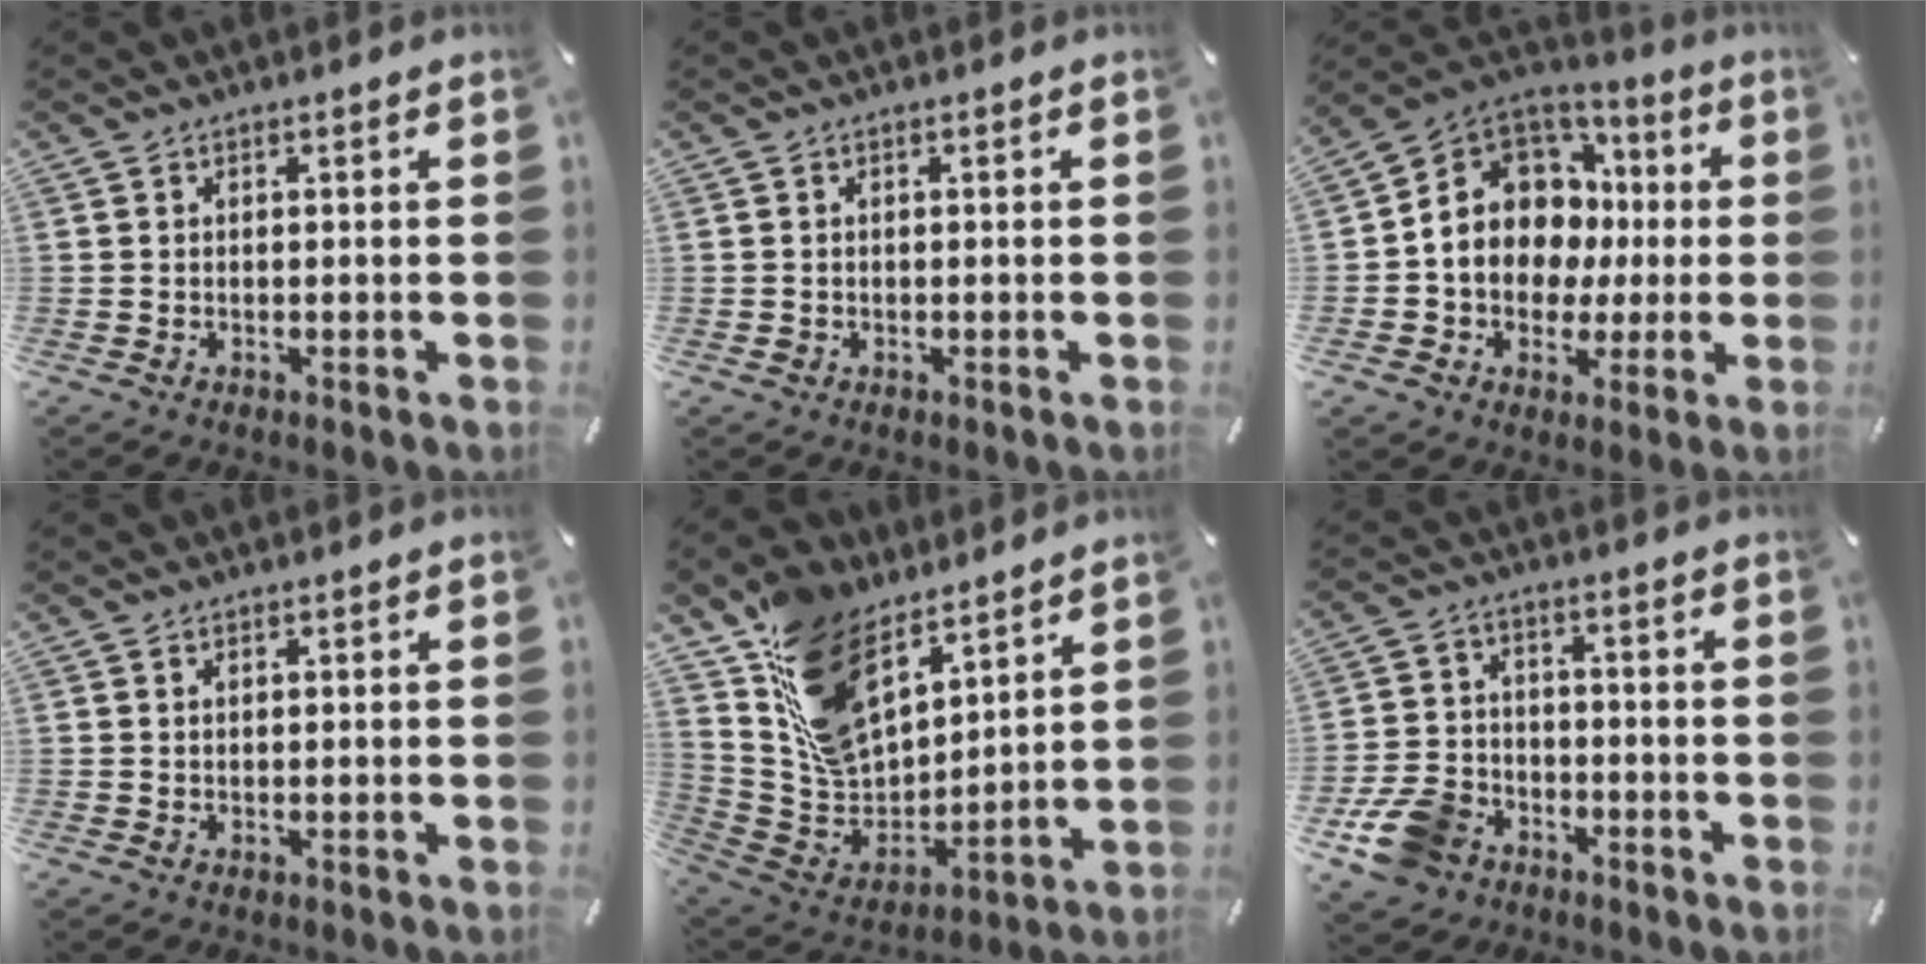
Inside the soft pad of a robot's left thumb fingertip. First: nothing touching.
{"total": 0.6, "force": [-0.1, 0.6, 0.2], "torque": [-0.003, 0.004, -0.004]}
{"total": 12.7, "force": [0.6, 11.4, 5.7], "torque": [-0.111, -0.021, 0.018]}
{"total": 0.5, "force": [0.3, 0.3, 0.3], "torque": [-0.006, 0.000, 0.005]}
{"total": 16.7, "force": [10.8, 9.9, 7.9], "torque": [-0.170, -0.064, 0.210]}
{"total": 10.7, "force": [-5.7, 7.8, 4.5], "torque": [-0.095, 0.042, -0.103]}